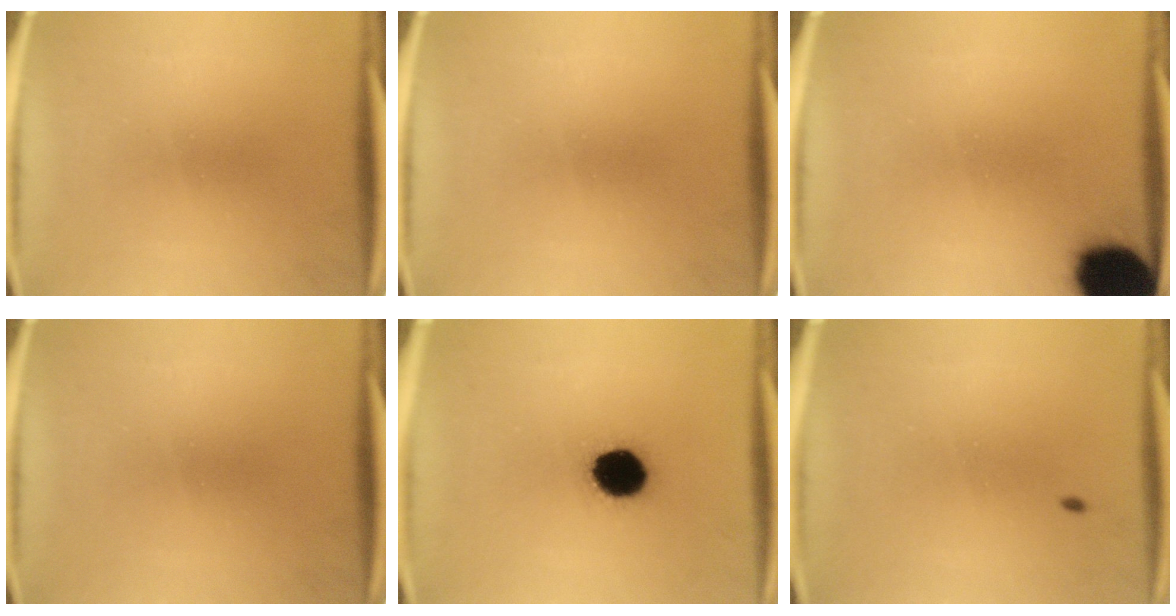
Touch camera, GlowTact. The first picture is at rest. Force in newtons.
{"total": 0.0}
{"total": 18.4}
{"total": 0.0}
{"total": 11.8}
{"total": 0.7}